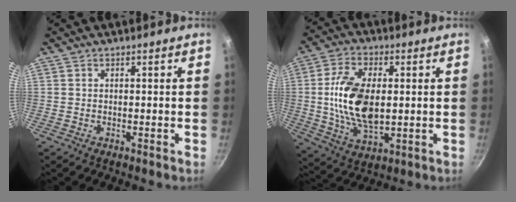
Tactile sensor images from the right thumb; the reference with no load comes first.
{"total": 14.9, "force": [0.8, 8.4, 12.3], "torque": [-0.220, 0.002, 0.016]}